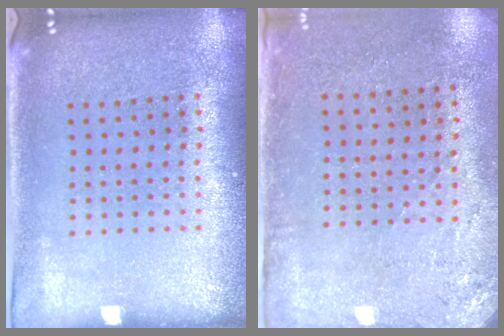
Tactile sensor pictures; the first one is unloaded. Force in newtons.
{"total": 2.8, "press": 2.3, "slide": 1.6}